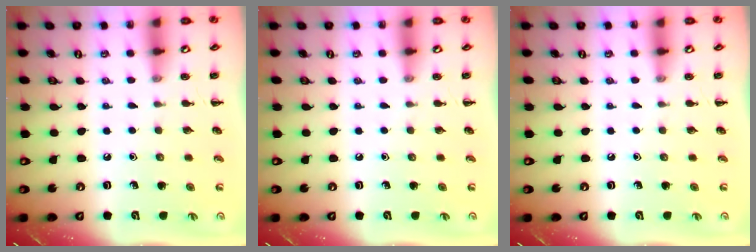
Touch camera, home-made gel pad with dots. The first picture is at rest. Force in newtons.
{"total": 0.0}
{"total": 0.0}